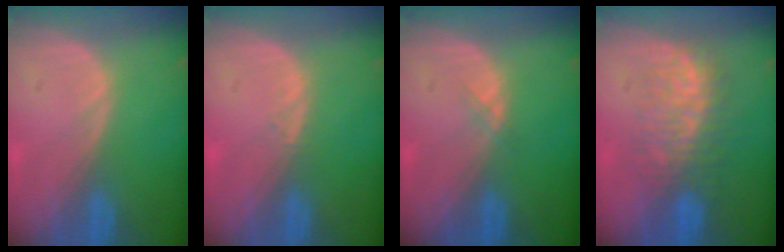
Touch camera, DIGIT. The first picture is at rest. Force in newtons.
{"total": 0.6, "press": 0.5, "slide": 0.4}
{"total": 0.6, "press": 0.6, "slide": 0.1}
{"total": 7.6, "press": 7.5, "slide": 1.2}